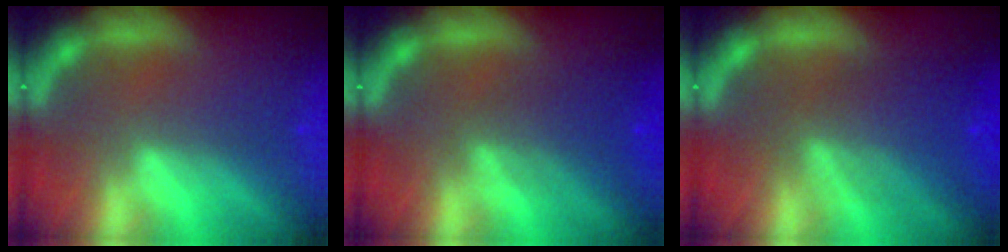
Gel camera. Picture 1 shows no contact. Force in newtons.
{"total": 4.0}
{"total": 6.6}